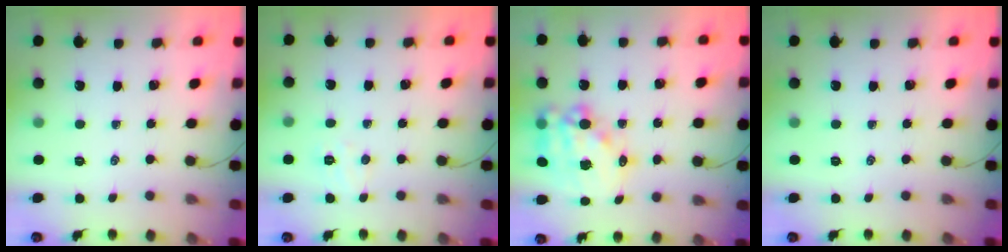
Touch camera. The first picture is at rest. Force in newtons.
{"total": 4.8, "press": 4.6, "slide": 1.1}
{"total": 15.8, "press": 15.4, "slide": 3.4}
{"total": 0.0}